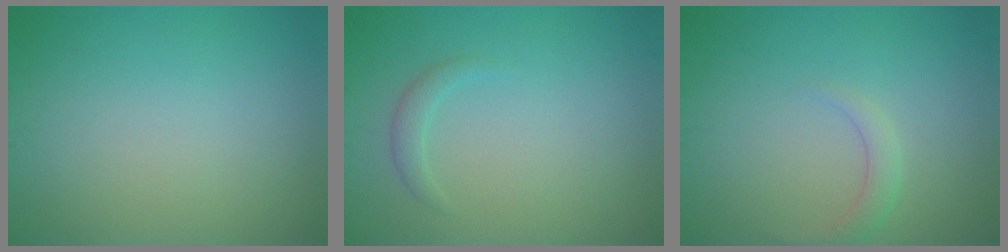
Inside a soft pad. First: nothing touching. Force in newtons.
{"total": 1.2, "press": 1.2, "slide": 0.0}
{"total": 1.5, "press": 1.5, "slide": 0.1}